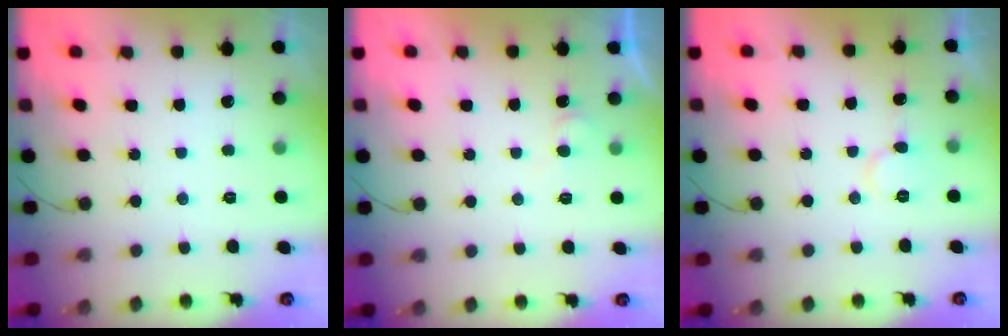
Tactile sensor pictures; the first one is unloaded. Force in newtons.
{"total": 4.8, "press": 4.8, "slide": 0.4}
{"total": 7.0, "press": 7.0, "slide": 0.5}